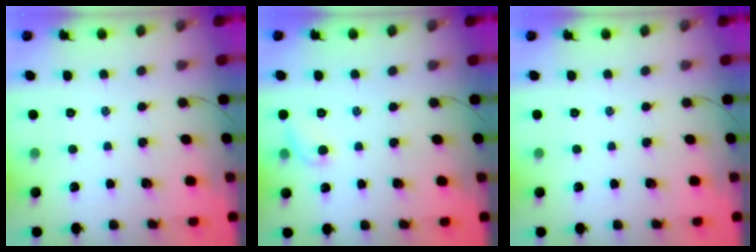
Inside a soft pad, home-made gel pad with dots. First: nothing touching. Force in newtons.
{"total": 5.8, "press": 5.7, "slide": 1.2}
{"total": 0.0}